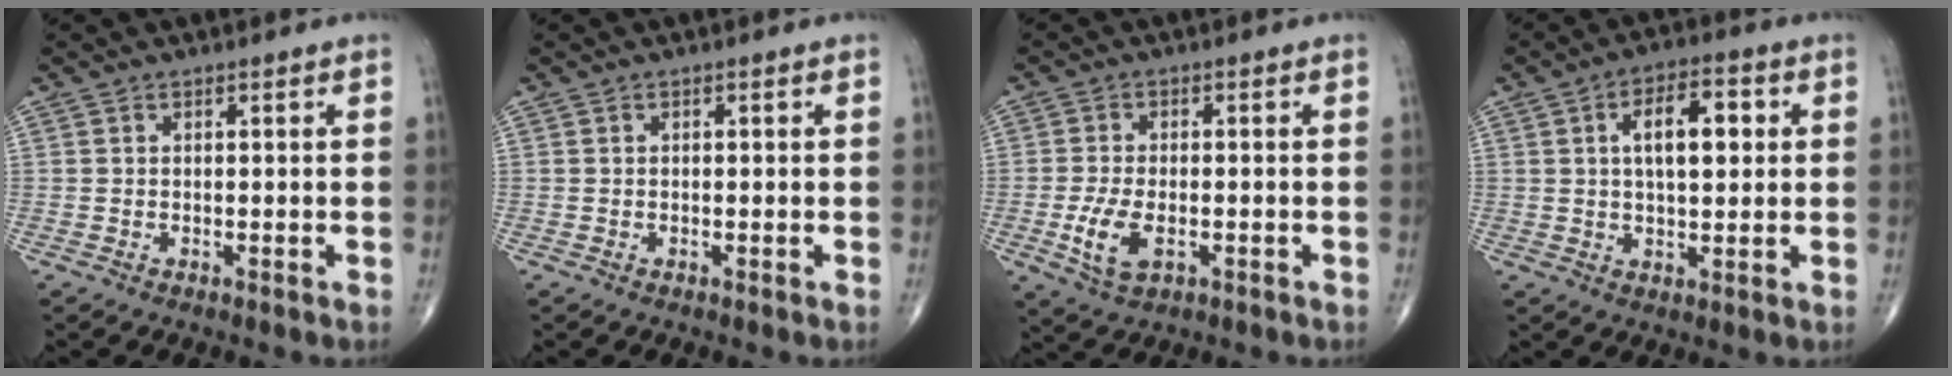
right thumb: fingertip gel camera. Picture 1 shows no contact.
{"total": 0.0}
{"total": 6.7, "force": [-1.8, 3.4, 5.4], "torque": [-0.115, -0.002, -0.029]}
{"total": 9.7, "force": [2.1, 4.6, 8.3], "torque": [-0.114, 0.007, 0.030]}